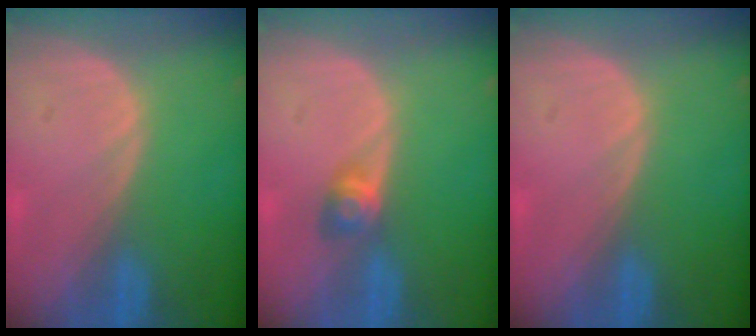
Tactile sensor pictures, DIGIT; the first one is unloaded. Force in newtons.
{"total": 2.9, "press": 2.6, "slide": 1.4}
{"total": 0.0}